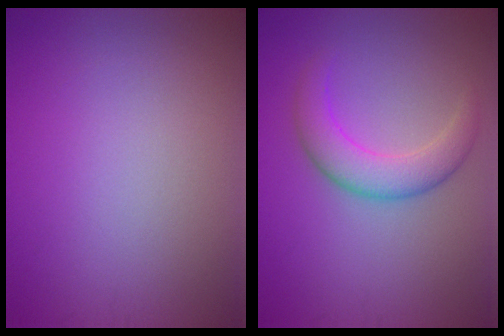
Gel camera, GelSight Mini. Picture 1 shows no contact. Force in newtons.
{"total": 3.9, "press": 3.9, "slide": 0.3}